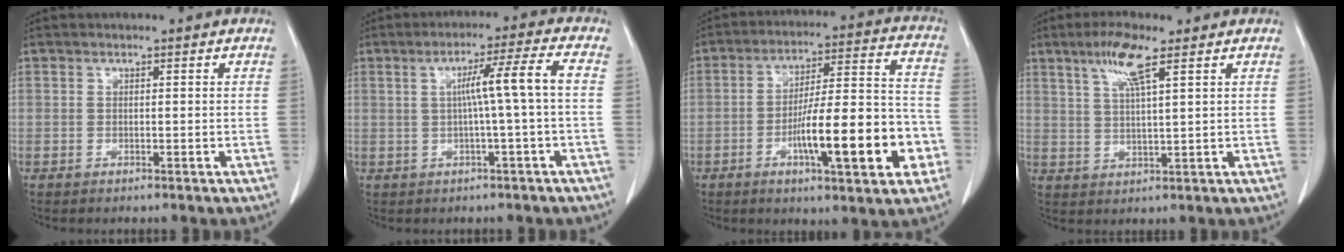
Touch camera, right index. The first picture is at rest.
{"total": 7.3, "force": [0.0, -0.9, 7.2], "torque": [-0.120, 0.016, 0.006]}
{"total": 18.4, "force": [-6.0, 3.7, 17.0], "torque": [-0.250, 0.021, -0.083]}
{"total": 7.1, "force": [3.8, 0.8, 5.8], "torque": [-0.121, 0.006, 0.076]}